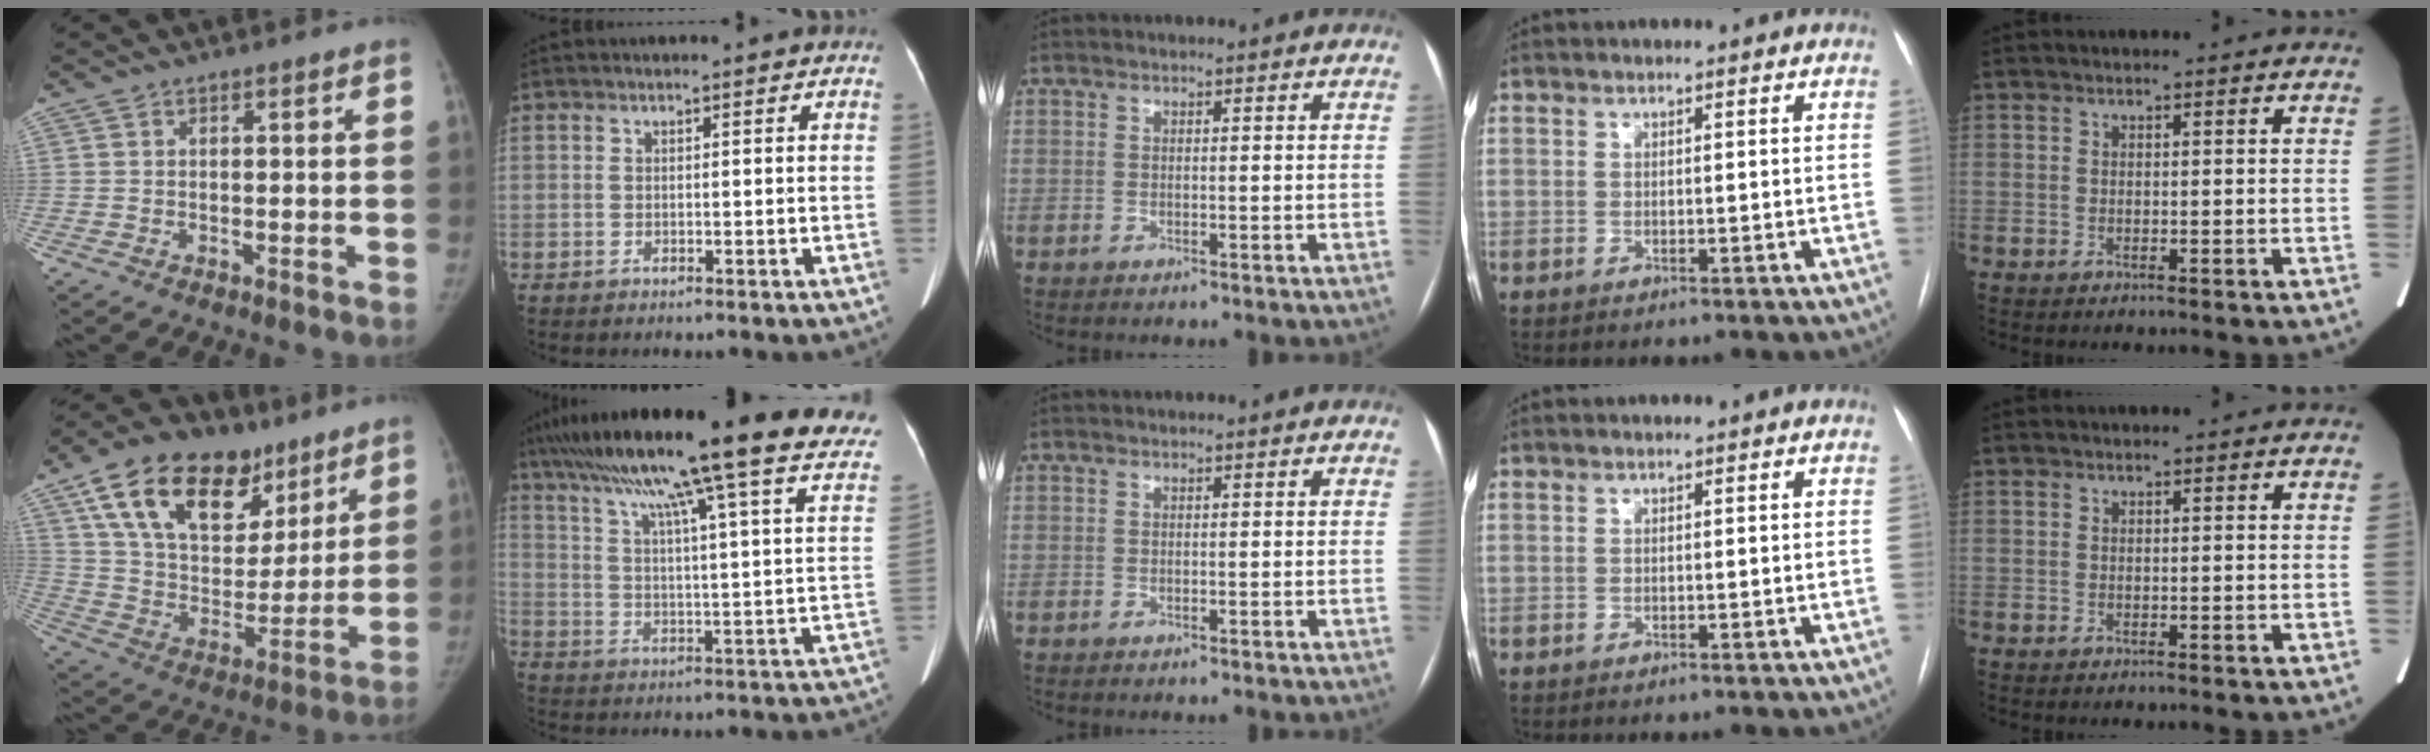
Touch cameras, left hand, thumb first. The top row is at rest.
{"thumb": {"total": 25.0, "force": [14.0, 14.9, 14.5], "torque": [-0.211, -0.023, 0.244]}, "index": {"total": 32.3, "force": [25.6, 1.1, 19.5], "torque": [-0.255, -0.027, 0.340]}}